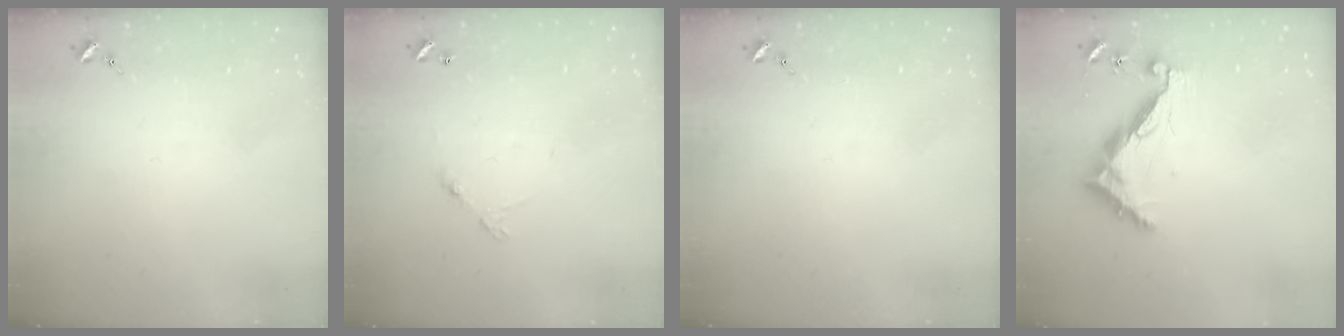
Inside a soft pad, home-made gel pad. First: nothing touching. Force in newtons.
{"total": 4.6, "press": 4.6, "slide": 0.3}
{"total": 0.0}
{"total": 9.6, "press": 9.6, "slide": 0.8}